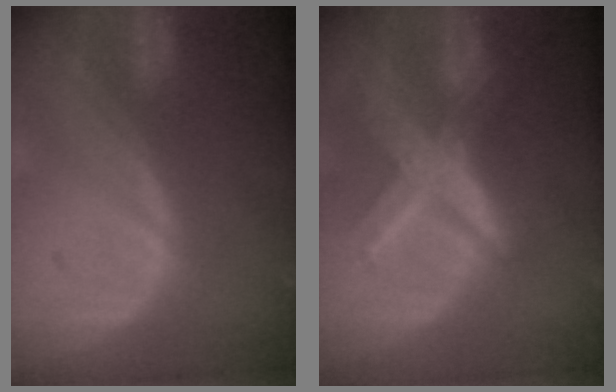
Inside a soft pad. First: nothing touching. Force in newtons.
{"total": 8.4, "press": 7.2, "slide": 4.3}